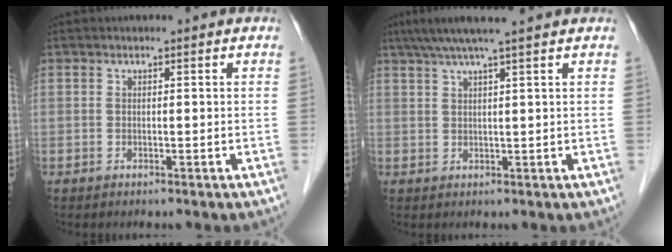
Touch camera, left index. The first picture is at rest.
{"total": 6.8, "force": [5.4, -1.1, 4.0], "torque": [-0.066, 0.027, 0.085]}